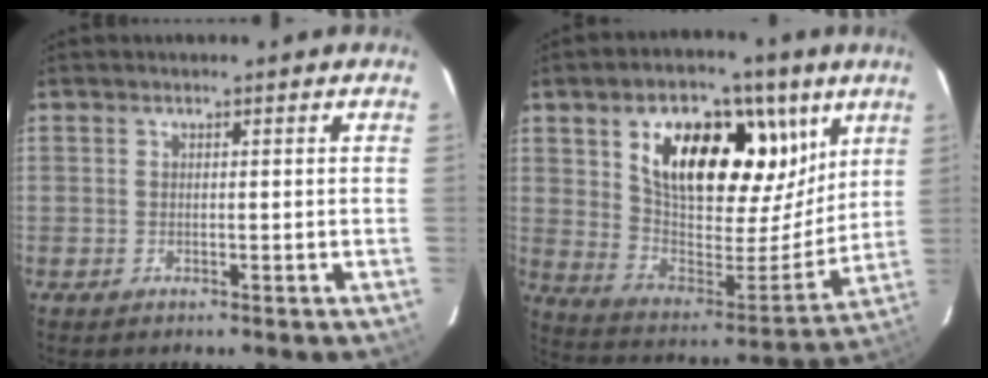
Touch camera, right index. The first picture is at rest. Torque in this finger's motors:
{"motor_torque": [1.12, 0.65, 1.05, 0.21]}